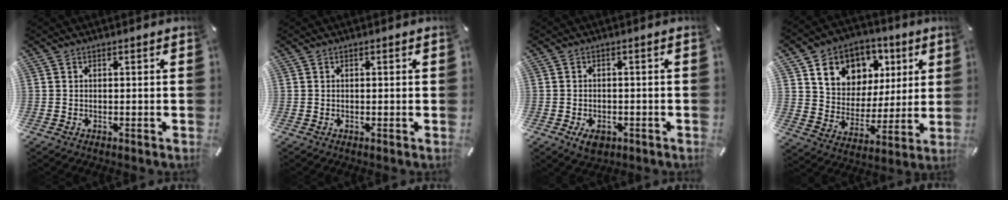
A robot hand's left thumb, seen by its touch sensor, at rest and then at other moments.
{"total": 0.0}
{"total": 3.8, "force": [-1.7, 2.6, 2.2], "torque": [-0.041, 0.006, -0.030]}
{"total": 12.4, "force": [5.9, 10.4, 3.3], "torque": [-0.067, -0.030, 0.115]}